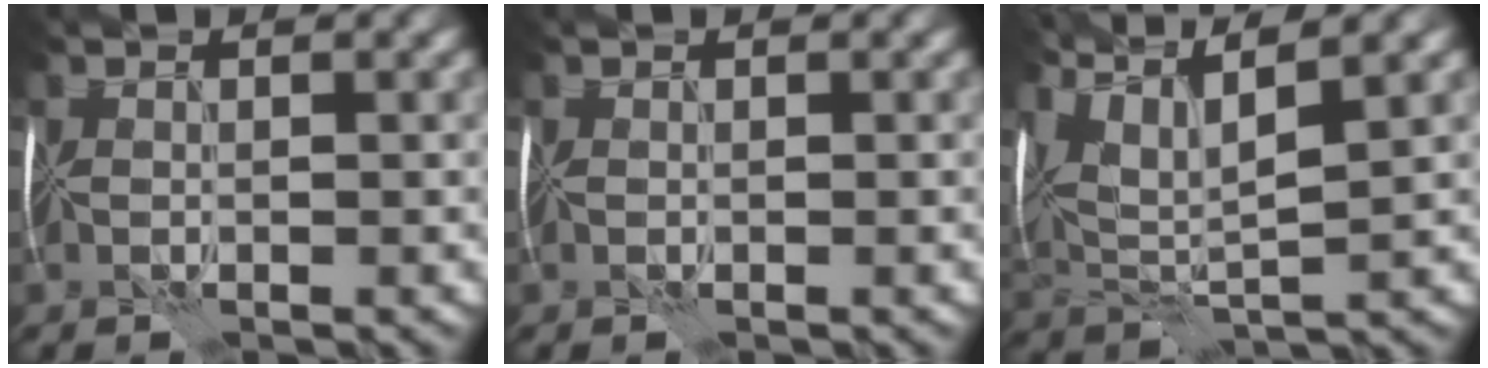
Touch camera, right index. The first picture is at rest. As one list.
[{"total": 0.0}, {"total": 9.0, "force": [5.0, 2.7, 7.0], "torque": [-0.151, 0.019, 0.088]}]